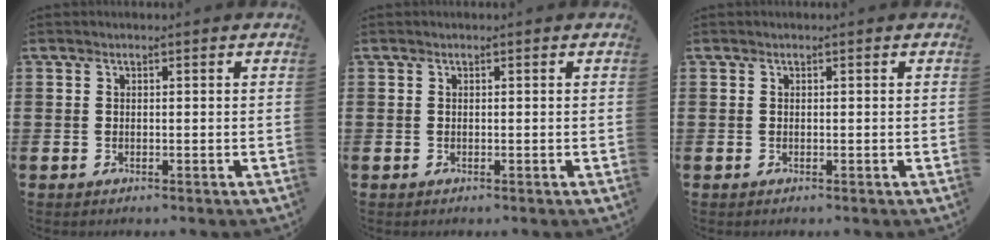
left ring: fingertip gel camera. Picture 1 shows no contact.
{"total": 0.0}
{"total": 0.0}